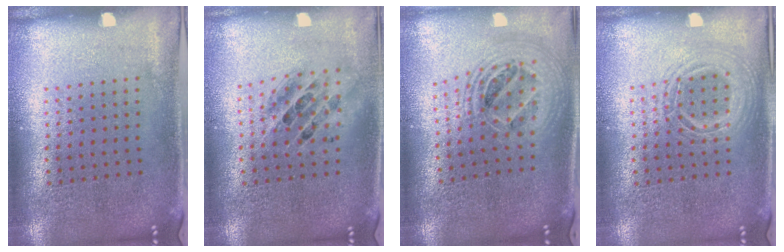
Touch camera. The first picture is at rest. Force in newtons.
{"total": 1.3, "press": 1.1, "slide": 0.6}
{"total": 2.1, "press": 1.6, "slide": 1.4}
{"total": 1.2, "press": 1.2, "slide": 0.1}